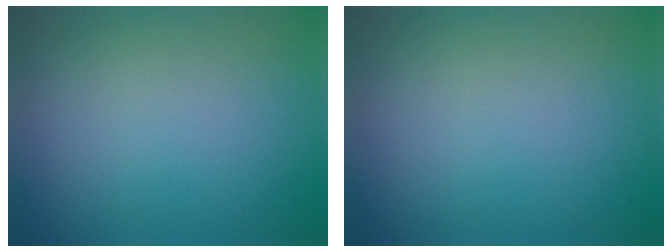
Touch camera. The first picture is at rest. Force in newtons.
{"total": 0.0}